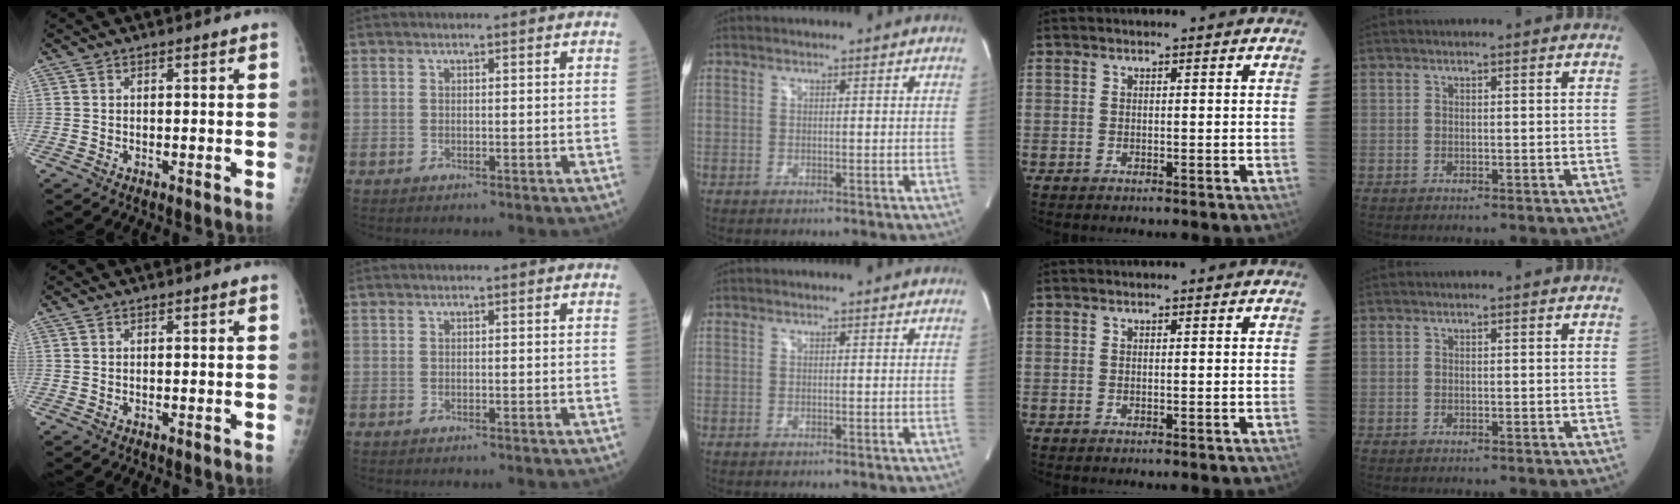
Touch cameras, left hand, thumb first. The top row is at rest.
{}